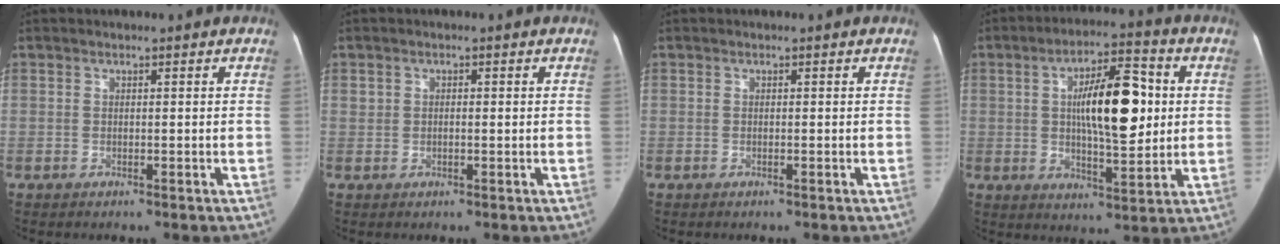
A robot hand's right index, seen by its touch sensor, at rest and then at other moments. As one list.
[{"total": 1.3, "force": [0.1, 1.0, 0.8], "torque": [-0.020, 0.013, 0.004]}, {"total": 0.0}, {"total": 13.5, "force": [1.9, 4.1, 12.8], "torque": [-0.204, 0.019, 0.030]}]